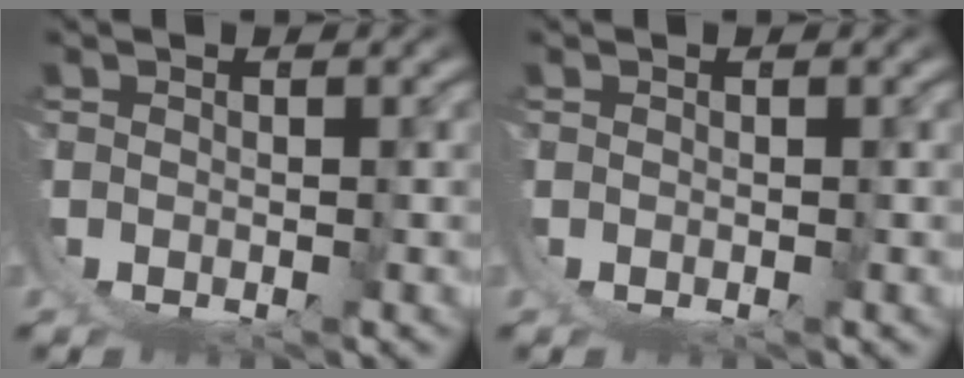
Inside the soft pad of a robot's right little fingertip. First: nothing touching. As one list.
[{"total": 0.0}]